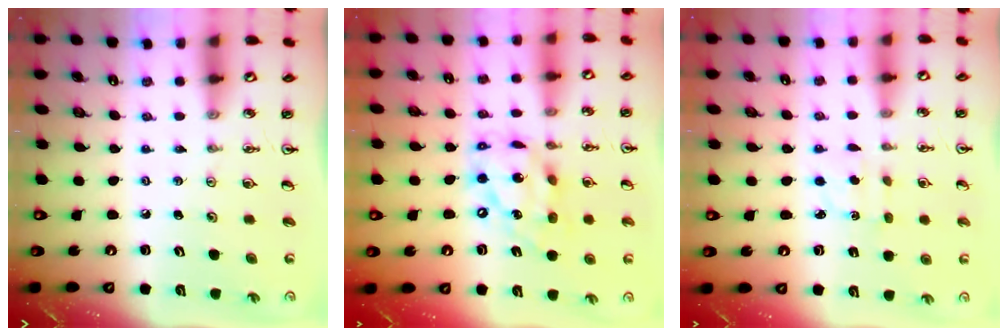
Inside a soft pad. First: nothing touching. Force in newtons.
{"total": 15.0, "press": 15.0, "slide": 1.1}
{"total": 2.7, "press": 2.6, "slide": 0.5}